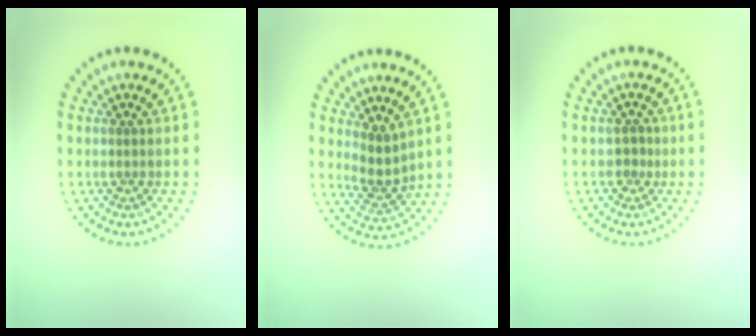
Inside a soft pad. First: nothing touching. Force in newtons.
{"total": 2.6, "press": 2.1, "slide": 1.4}
{"total": 1.2, "press": 0.9, "slide": 0.8}